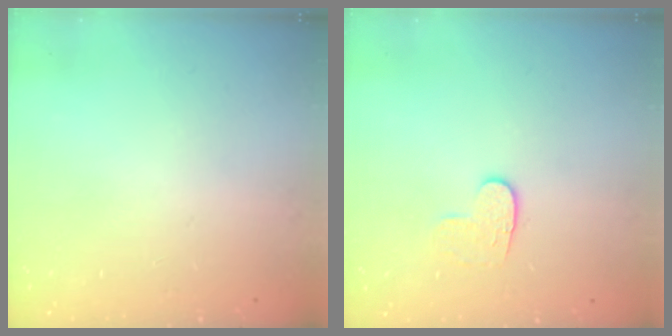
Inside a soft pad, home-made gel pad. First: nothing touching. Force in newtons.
{"total": 5.8, "press": 5.8, "slide": 0.6}